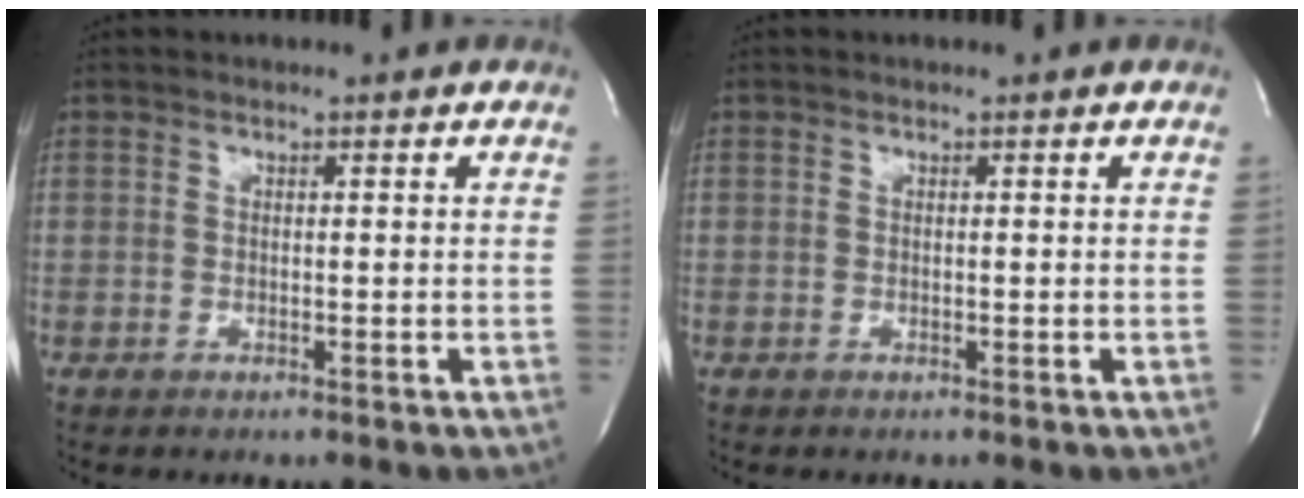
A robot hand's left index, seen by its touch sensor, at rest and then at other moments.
{"total": 0.0}